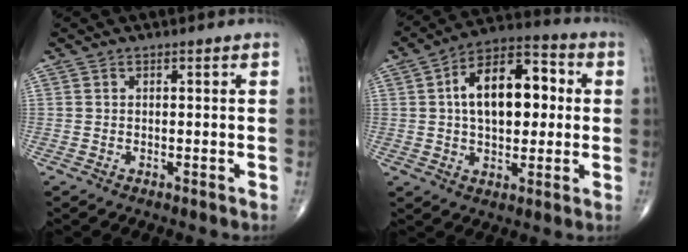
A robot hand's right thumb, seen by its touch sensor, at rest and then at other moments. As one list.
[{"total": 16.0, "force": [2.1, 9.0, 13.0], "torque": [-0.185, 0.026, 0.027]}]